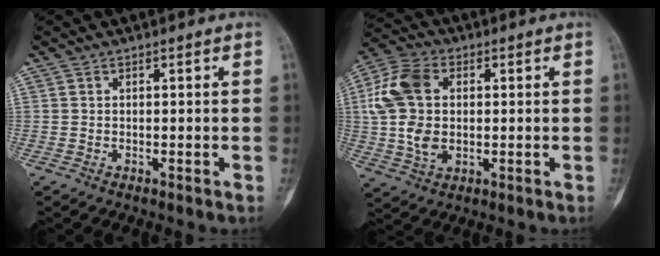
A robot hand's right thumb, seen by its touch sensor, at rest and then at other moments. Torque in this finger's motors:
{"motor_torque": [1.55, 1.56, 0.89, -0.92, 0.43]}